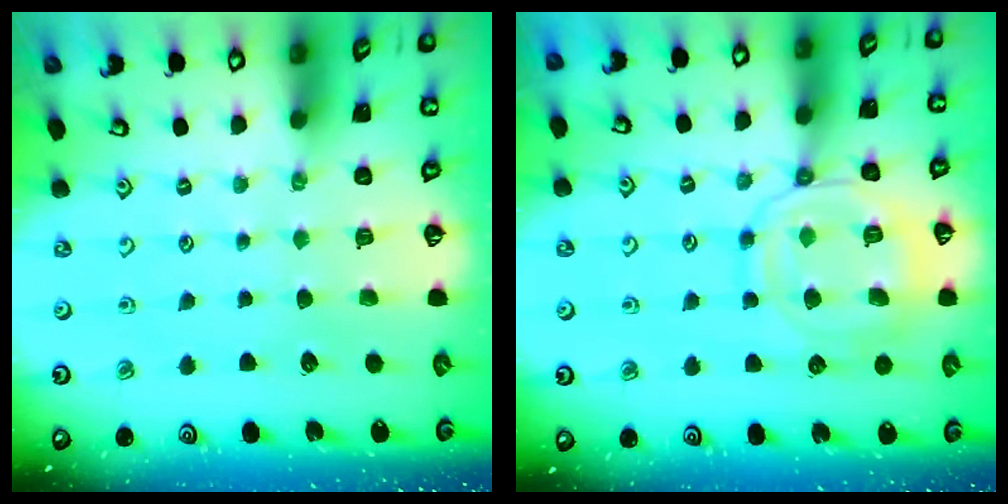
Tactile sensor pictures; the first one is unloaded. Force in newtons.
{"total": 13.4, "press": 13.3, "slide": 1.2}